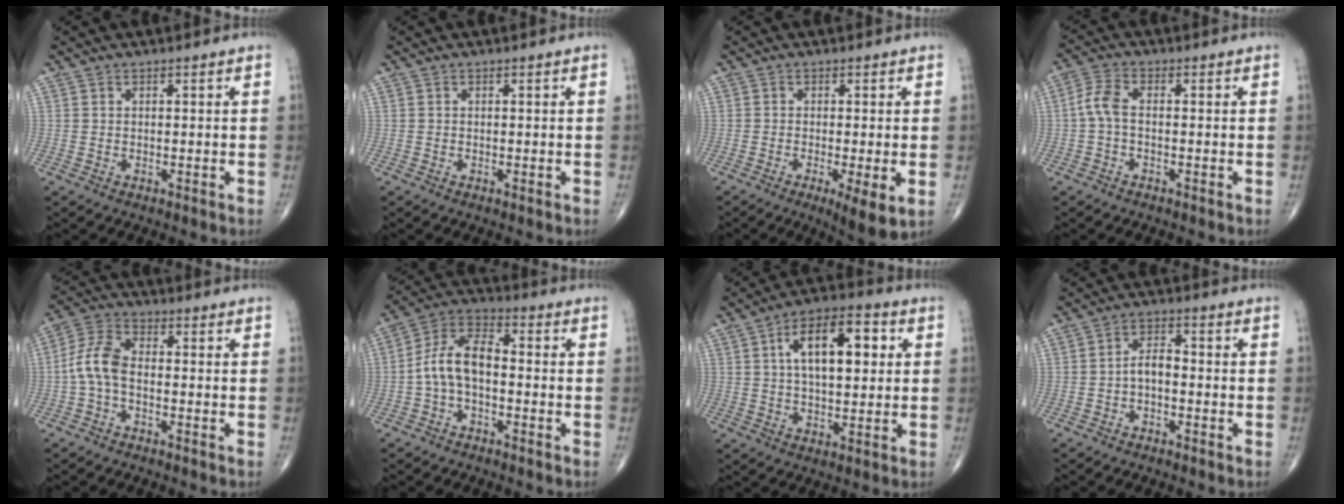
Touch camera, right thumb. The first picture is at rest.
{"total": 0.0}
{"total": 6.2, "force": [-1.8, 1.2, 5.8], "torque": [-0.097, -0.019, -0.031]}
{"total": 4.2, "force": [-0.6, 2.0, 3.7], "torque": [-0.084, 0.012, -0.021]}
{"total": 7.0, "force": [-1.4, 3.7, 5.8], "torque": [-0.127, 0.024, -0.038]}
{"total": 9.1, "force": [-1.5, 5.0, 7.5], "torque": [-0.139, 0.039, -0.040]}
{"total": 13.8, "force": [3.2, 6.6, 11.6], "torque": [-0.169, 0.014, 0.048]}
{"total": 3.7, "force": [-1.2, 2.0, 2.9], "torque": [-0.043, 0.022, -0.029]}